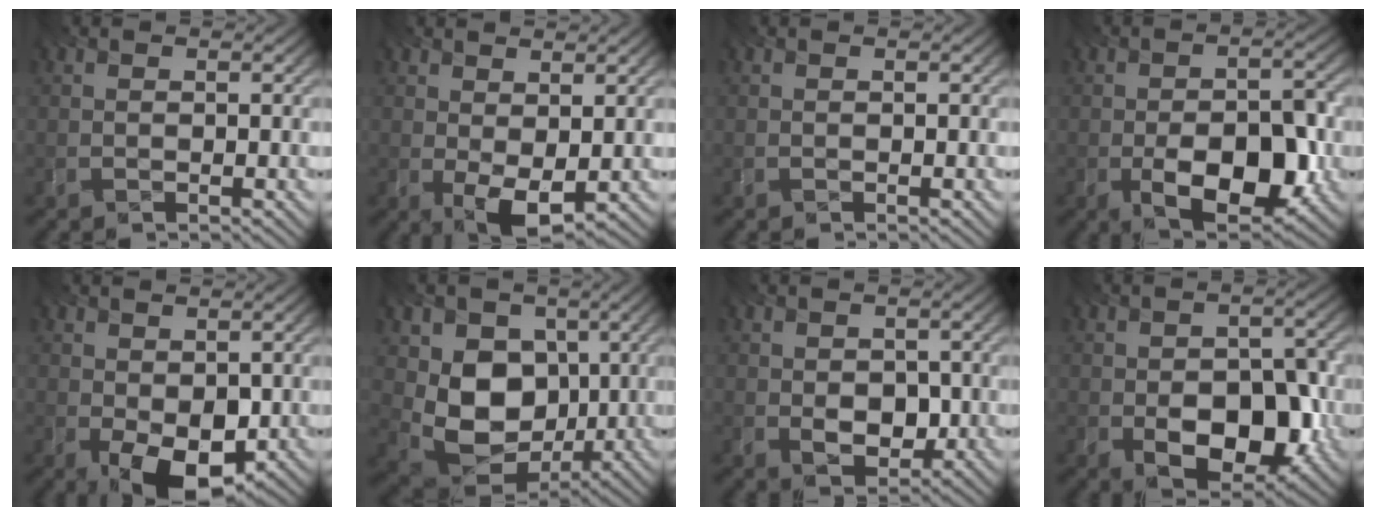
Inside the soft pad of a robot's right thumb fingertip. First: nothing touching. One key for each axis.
{"total": 5.1, "fx": 0.0, "fy": 2.7, "fz": 4.3, "tx": -0.081, "ty": 0.001, "tz": 0.005}
{"total": 0.0}
{"total": 11.4, "fx": -4.2, "fy": 5.9, "fz": 8.8, "tx": -0.134, "ty": -0.011, "tz": -0.075}
{"total": 7.0, "fx": -1.8, "fy": 4.1, "fz": 5.4, "tx": -0.098, "ty": -0.011, "tz": -0.027}
{"total": 10.1, "fx": -0.2, "fy": 7.9, "fz": 6.2, "tx": -0.140, "ty": -0.029, "tz": 0.000}
{"total": 3.9, "fx": -0.8, "fy": 2.8, "fz": 2.6, "tx": -0.057, "ty": -0.012, "tz": -0.009}
{"total": 11.1, "fx": -3.8, "fy": 6.5, "fz": 8.1, "tx": -0.130, "ty": -0.017, "tz": -0.061}